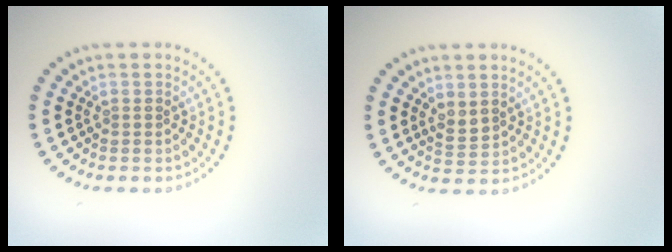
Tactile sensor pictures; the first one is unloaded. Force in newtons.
{"total": 1.4, "press": 1.2, "slide": 0.6}